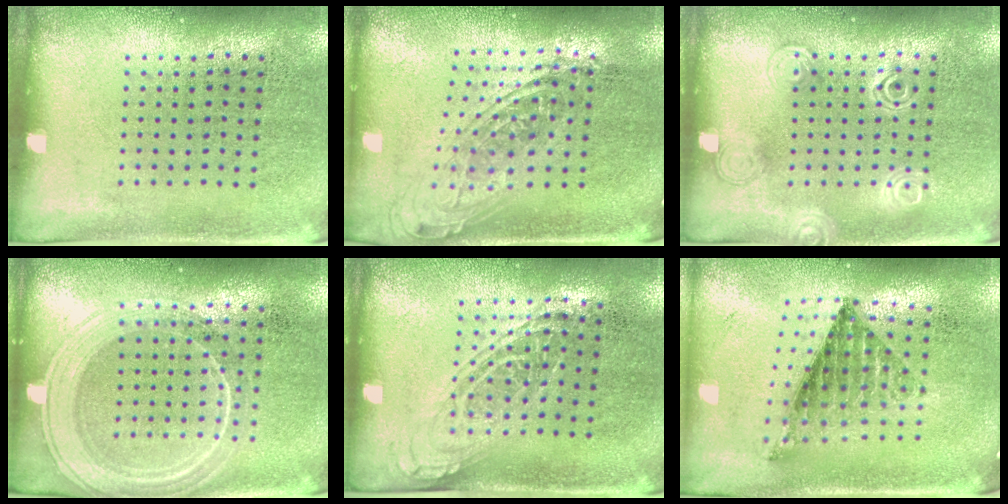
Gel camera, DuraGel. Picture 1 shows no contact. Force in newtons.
{"total": 1.9, "press": 1.4, "slide": 1.2}
{"total": 2.1, "press": 2.0, "slide": 0.3}
{"total": 1.8, "press": 1.8, "slide": 0.4}
{"total": 1.4, "press": 1.2, "slide": 0.8}
{"total": 0.9, "press": 0.9, "slide": 0.3}